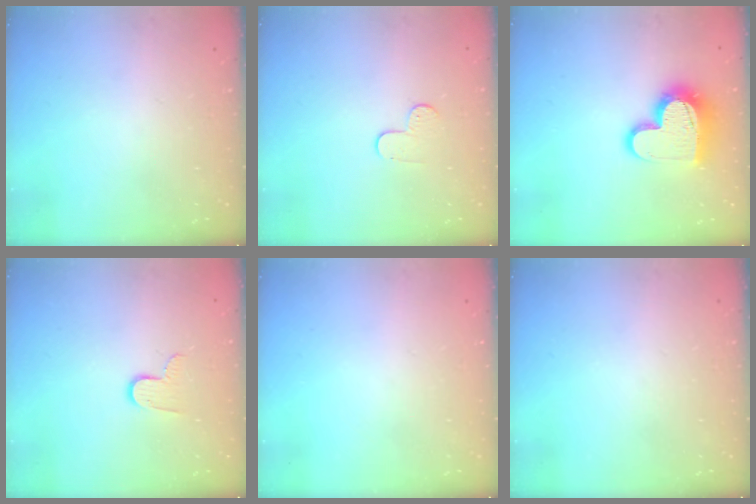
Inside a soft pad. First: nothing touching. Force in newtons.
{"total": 5.9, "press": 5.9, "slide": 0.5}
{"total": 14.7, "press": 14.6, "slide": 1.1}
{"total": 7.6, "press": 7.6, "slide": 0.6}
{"total": 0.0}
{"total": 0.0}